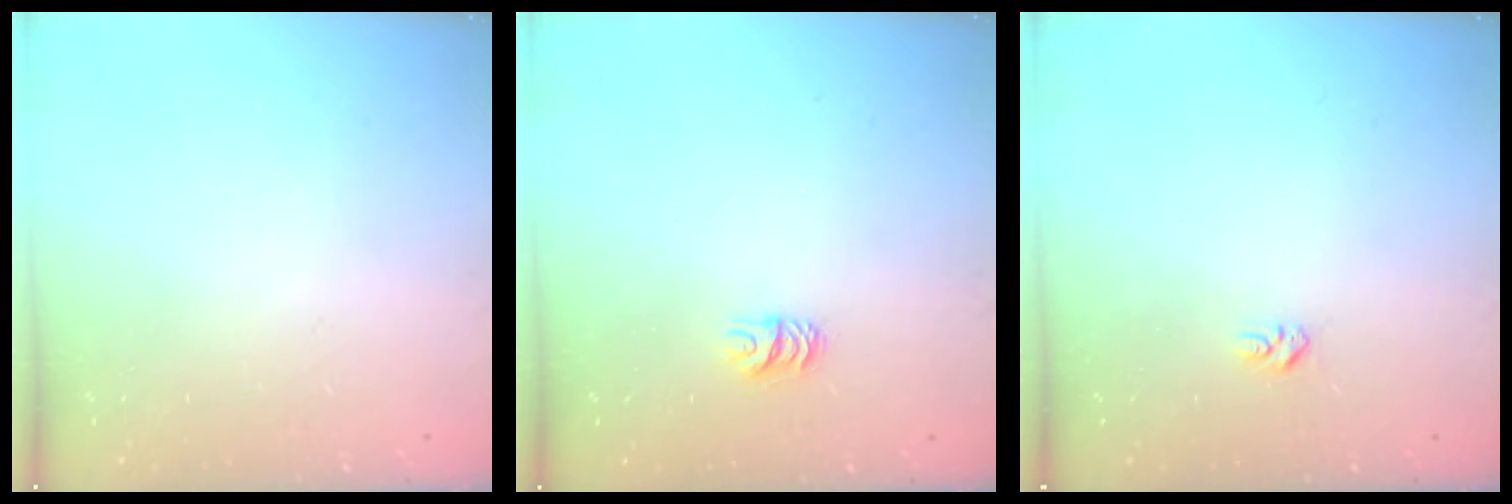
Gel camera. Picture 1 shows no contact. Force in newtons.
{"total": 5.2, "press": 5.2, "slide": 0.5}
{"total": 2.8, "press": 2.8, "slide": 0.4}